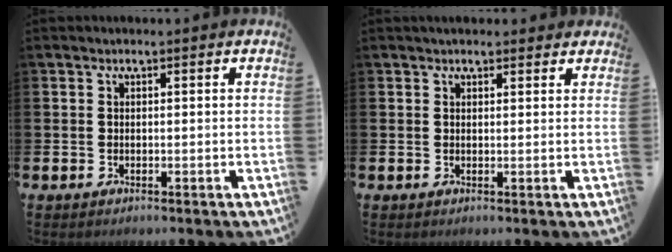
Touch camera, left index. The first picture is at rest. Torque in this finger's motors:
{"motor_torque": [0.77, -1.37, 0.02, 0.04]}